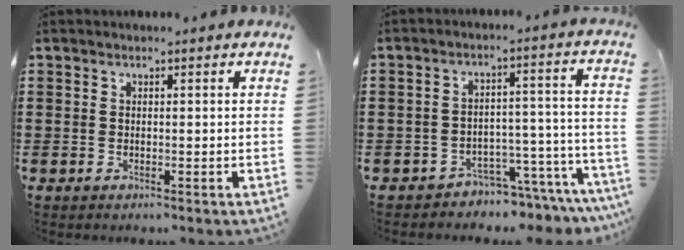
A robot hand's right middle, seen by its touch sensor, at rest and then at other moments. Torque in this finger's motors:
{"motor_torque": [1.42, -0.72, 0.10, 0.03]}